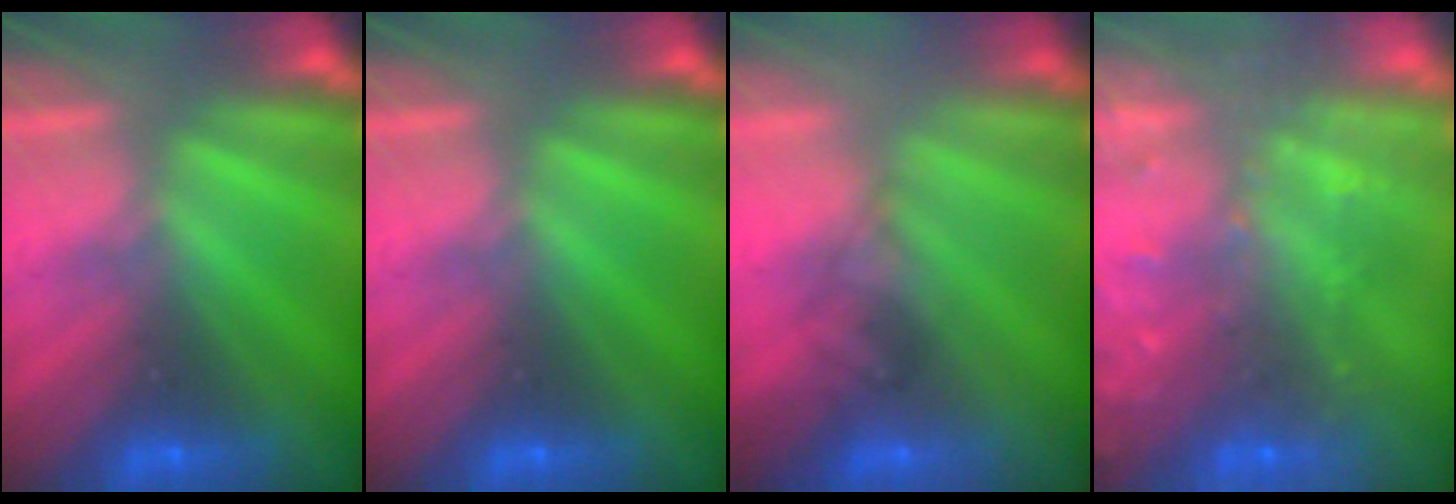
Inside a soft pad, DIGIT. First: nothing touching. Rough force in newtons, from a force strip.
{"total": 0.0}
{"total": 1.5}
{"total": 8.3}